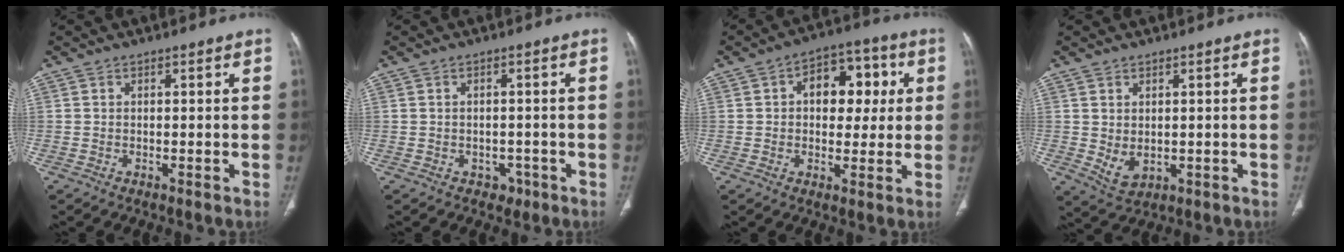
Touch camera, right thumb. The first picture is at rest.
{"total": 2.5, "force": [-1.2, 2.0, 0.9], "torque": [0.001, 0.006, -0.012]}
{"total": 11.5, "force": [2.3, 7.6, 8.3], "torque": [-0.068, 0.017, 0.028]}
{"total": 4.2, "force": [0.0, 2.8, 3.2], "torque": [-0.052, -0.008, 0.018]}